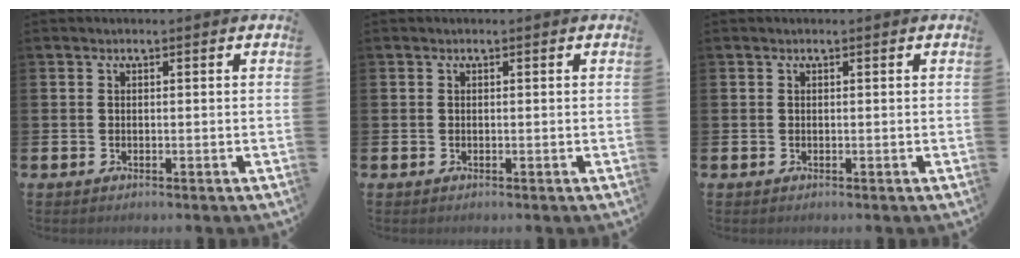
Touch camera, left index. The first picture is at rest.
{"total": 0.0}
{"total": 0.0}